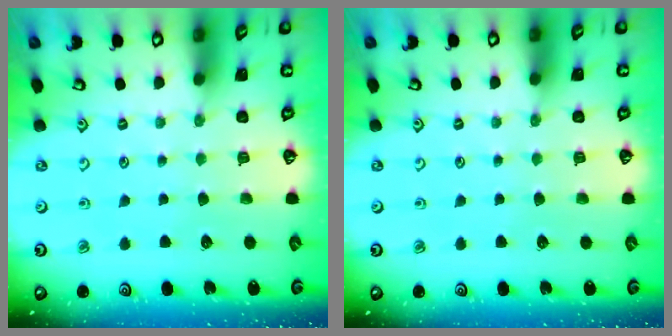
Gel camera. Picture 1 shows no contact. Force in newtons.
{"total": 0.0}